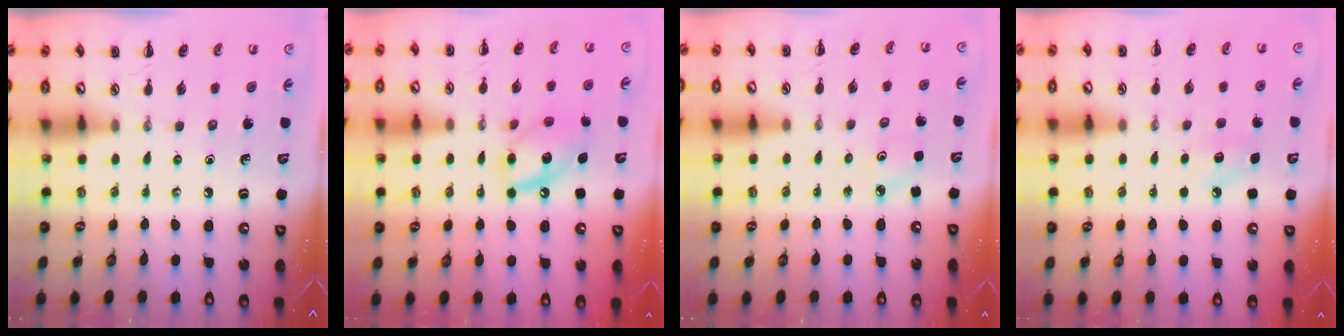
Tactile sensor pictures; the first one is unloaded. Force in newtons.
{"total": 13.2, "press": 13.1, "slide": 1.9}
{"total": 3.1, "press": 2.9, "slide": 0.9}
{"total": 6.7, "press": 6.5, "slide": 1.6}